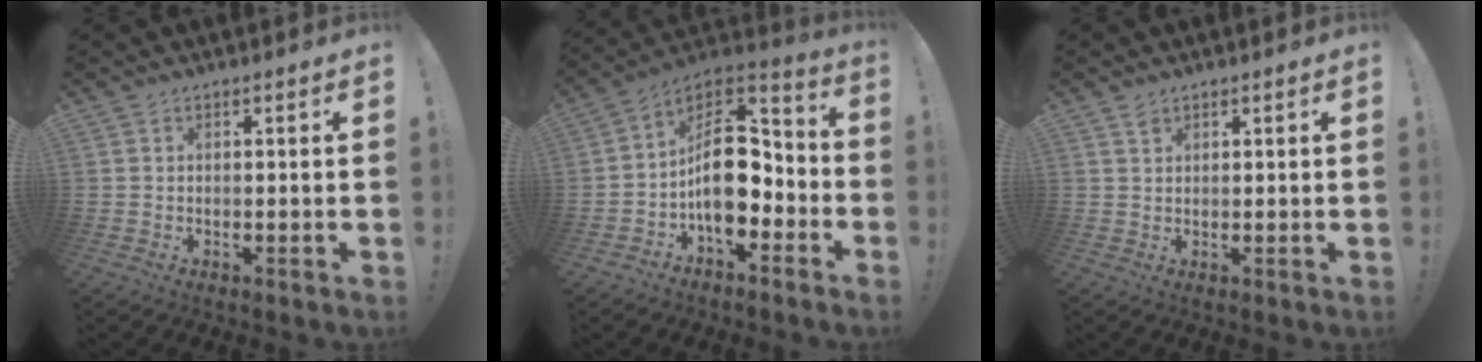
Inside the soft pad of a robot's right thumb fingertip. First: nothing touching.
{"total": 15.8, "force": [-2.4, 9.7, 12.3], "torque": [-0.186, 0.014, -0.034]}
{"total": 1.7, "force": [1.4, 0.9, 0.5], "torque": [-0.001, -0.007, 0.025]}